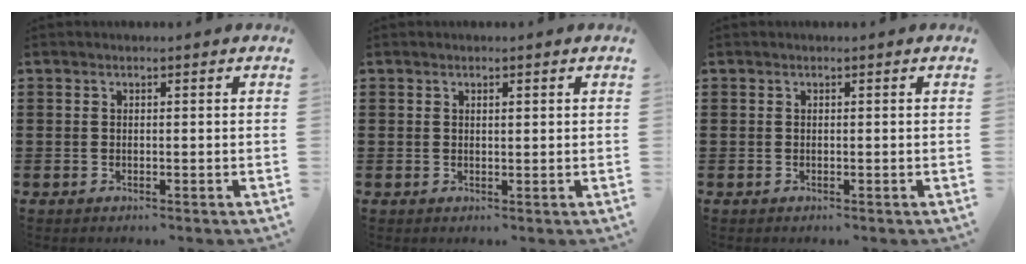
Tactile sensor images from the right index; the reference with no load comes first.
{"total": 0.7, "force": [0.3, 0.2, 0.6], "torque": [-0.012, 0.001, 0.005]}
{"total": 0.0}